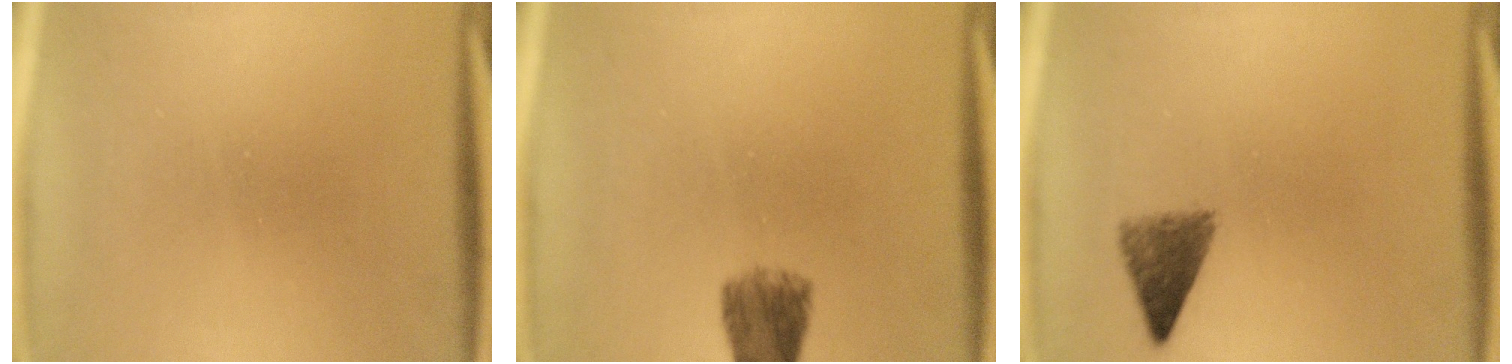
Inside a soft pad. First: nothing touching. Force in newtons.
{"total": 4.6}
{"total": 3.8}